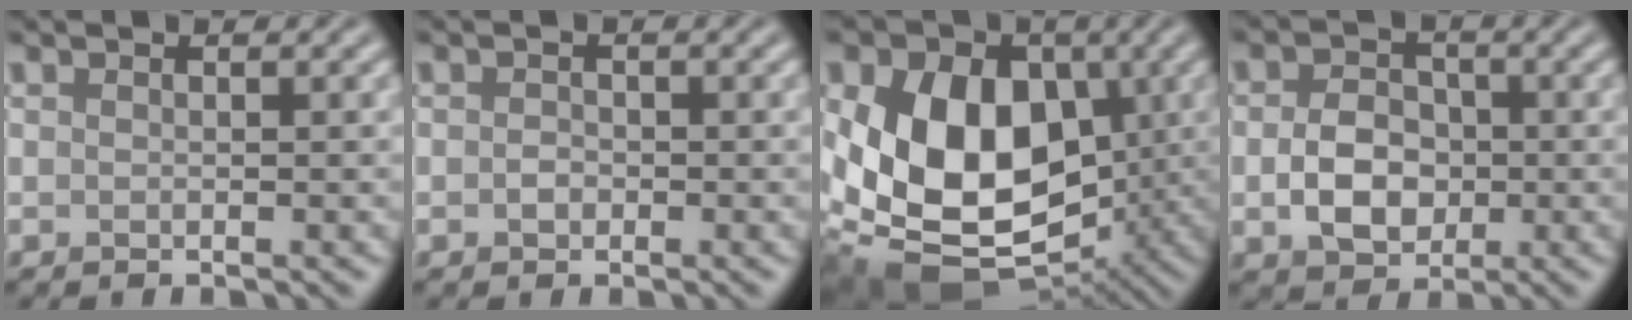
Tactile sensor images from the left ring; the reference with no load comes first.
{"total": 0.9, "force": [-0.2, 0.7, 0.5], "torque": [-0.009, -0.003, -0.006]}
{"total": 13.3, "force": [0.4, 9.3, 9.5], "torque": [-0.163, -0.017, 0.001]}
{"total": 4.4, "force": [-0.6, 3.4, 2.8], "torque": [-0.049, 0.000, -0.015]}